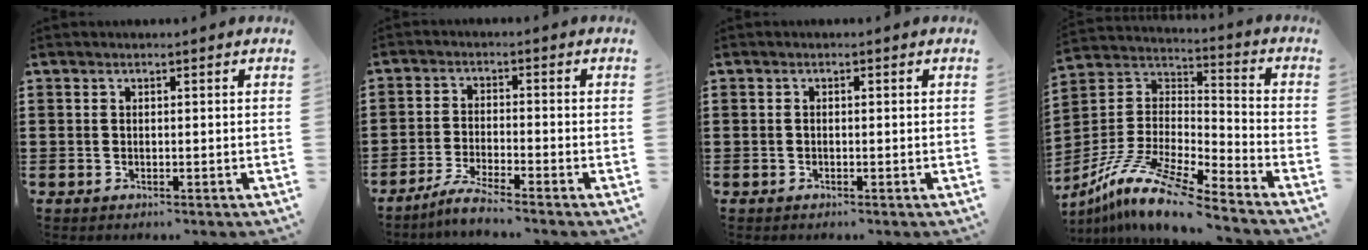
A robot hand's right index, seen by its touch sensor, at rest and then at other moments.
{"total": 3.9, "force": [-3.5, -0.4, 1.6], "torque": [-0.042, -0.009, -0.071]}
{"total": 0.5, "force": [-0.1, 0.2, 0.5], "torque": [-0.011, -0.001, -0.001]}
{"total": 11.6, "force": [-9.4, 1.3, 6.7], "torque": [-0.150, 0.007, -0.191]}